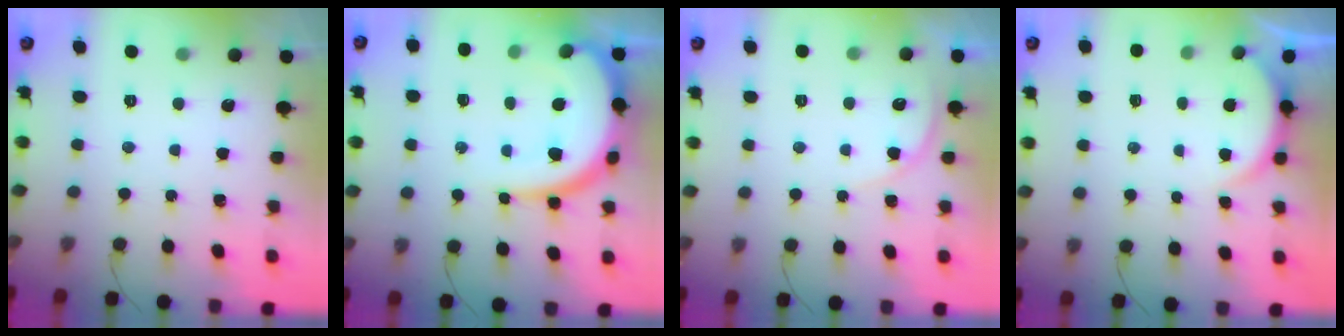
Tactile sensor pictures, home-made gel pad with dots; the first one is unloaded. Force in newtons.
{"total": 14.0, "press": 14.0, "slide": 1.4}
{"total": 4.8, "press": 4.7, "slide": 0.3}
{"total": 2.9, "press": 2.8, "slide": 0.6}